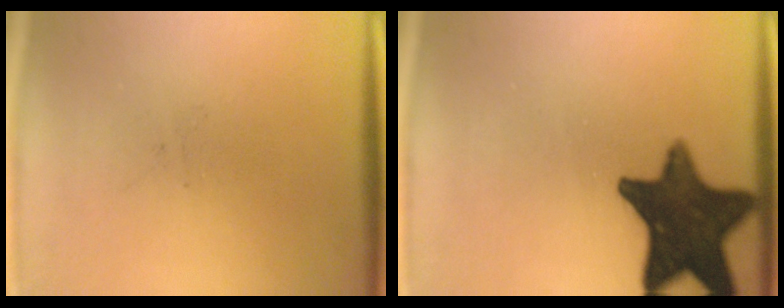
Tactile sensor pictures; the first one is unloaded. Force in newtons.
{"total": 15.0}